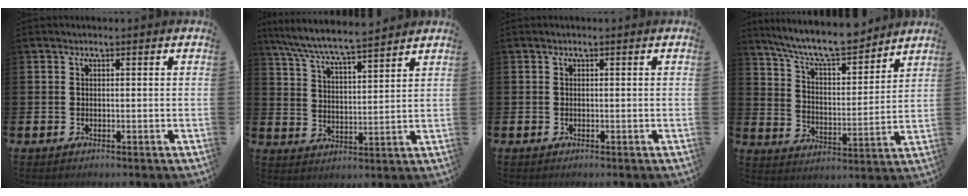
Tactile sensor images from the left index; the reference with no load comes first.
{"total": 7.3, "force": [6.9, 0.2, 2.1], "torque": [-0.071, -0.042, 0.123]}
{"total": 0.0}
{"total": 9.6, "force": [8.9, 1.7, 3.3], "torque": [-0.089, -0.061, 0.156]}